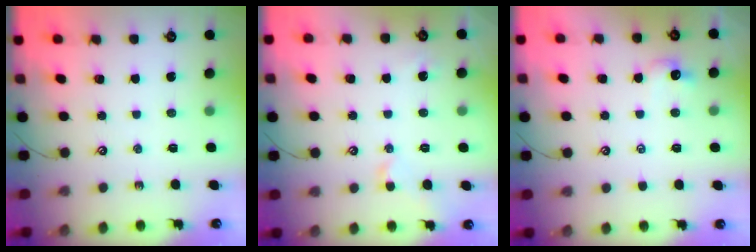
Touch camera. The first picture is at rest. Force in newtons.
{"total": 0.5, "press": 0.2, "slide": 0.5}
{"total": 1.6, "press": 1.6, "slide": 0.3}